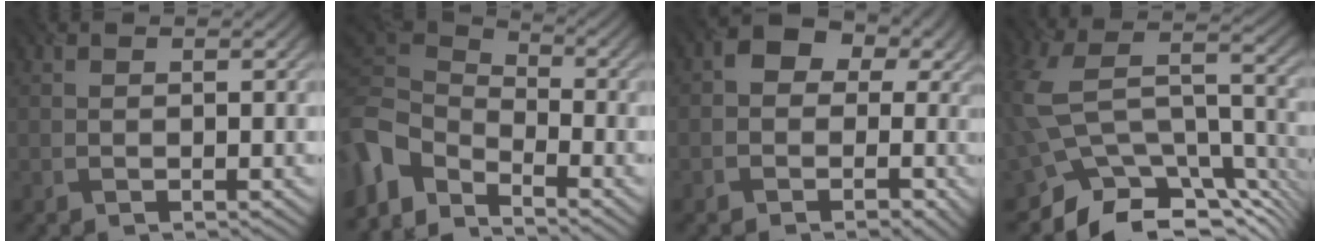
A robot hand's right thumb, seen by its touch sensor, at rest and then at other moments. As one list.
[{"total": 7.3, "force": [-4.4, 3.7, 4.4], "torque": [-0.104, -0.005, -0.107]}, {"total": 7.9, "force": [0.9, 6.6, 4.3], "torque": [-0.052, 0.011, -0.006]}, {"total": 13.1, "force": [-7.6, 7.7, 7.4], "torque": [-0.174, -0.015, -0.122]}]